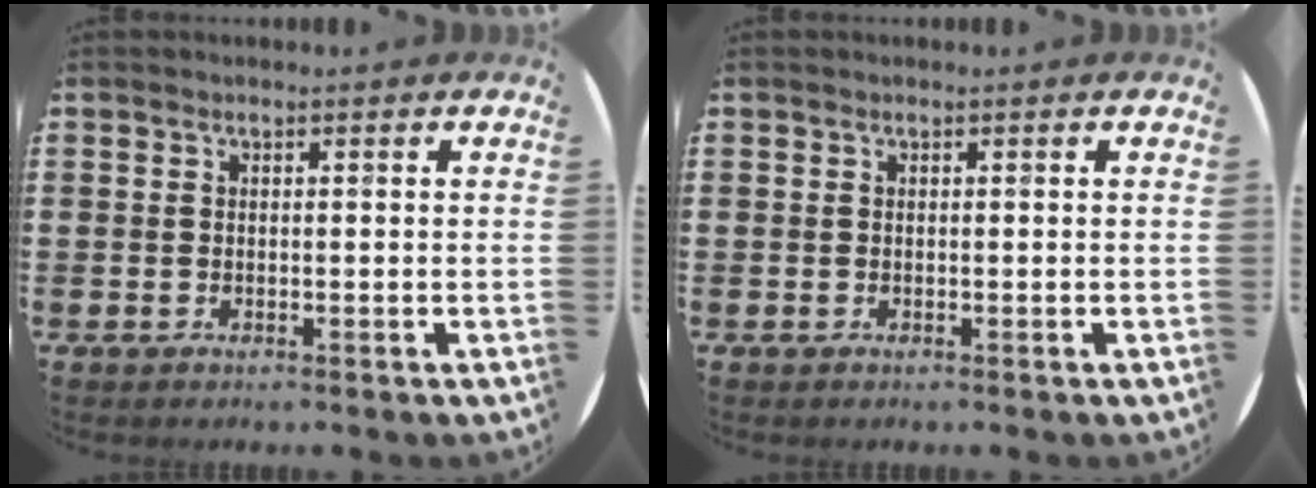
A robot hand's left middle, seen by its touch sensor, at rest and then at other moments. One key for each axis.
{"total": 0.0}